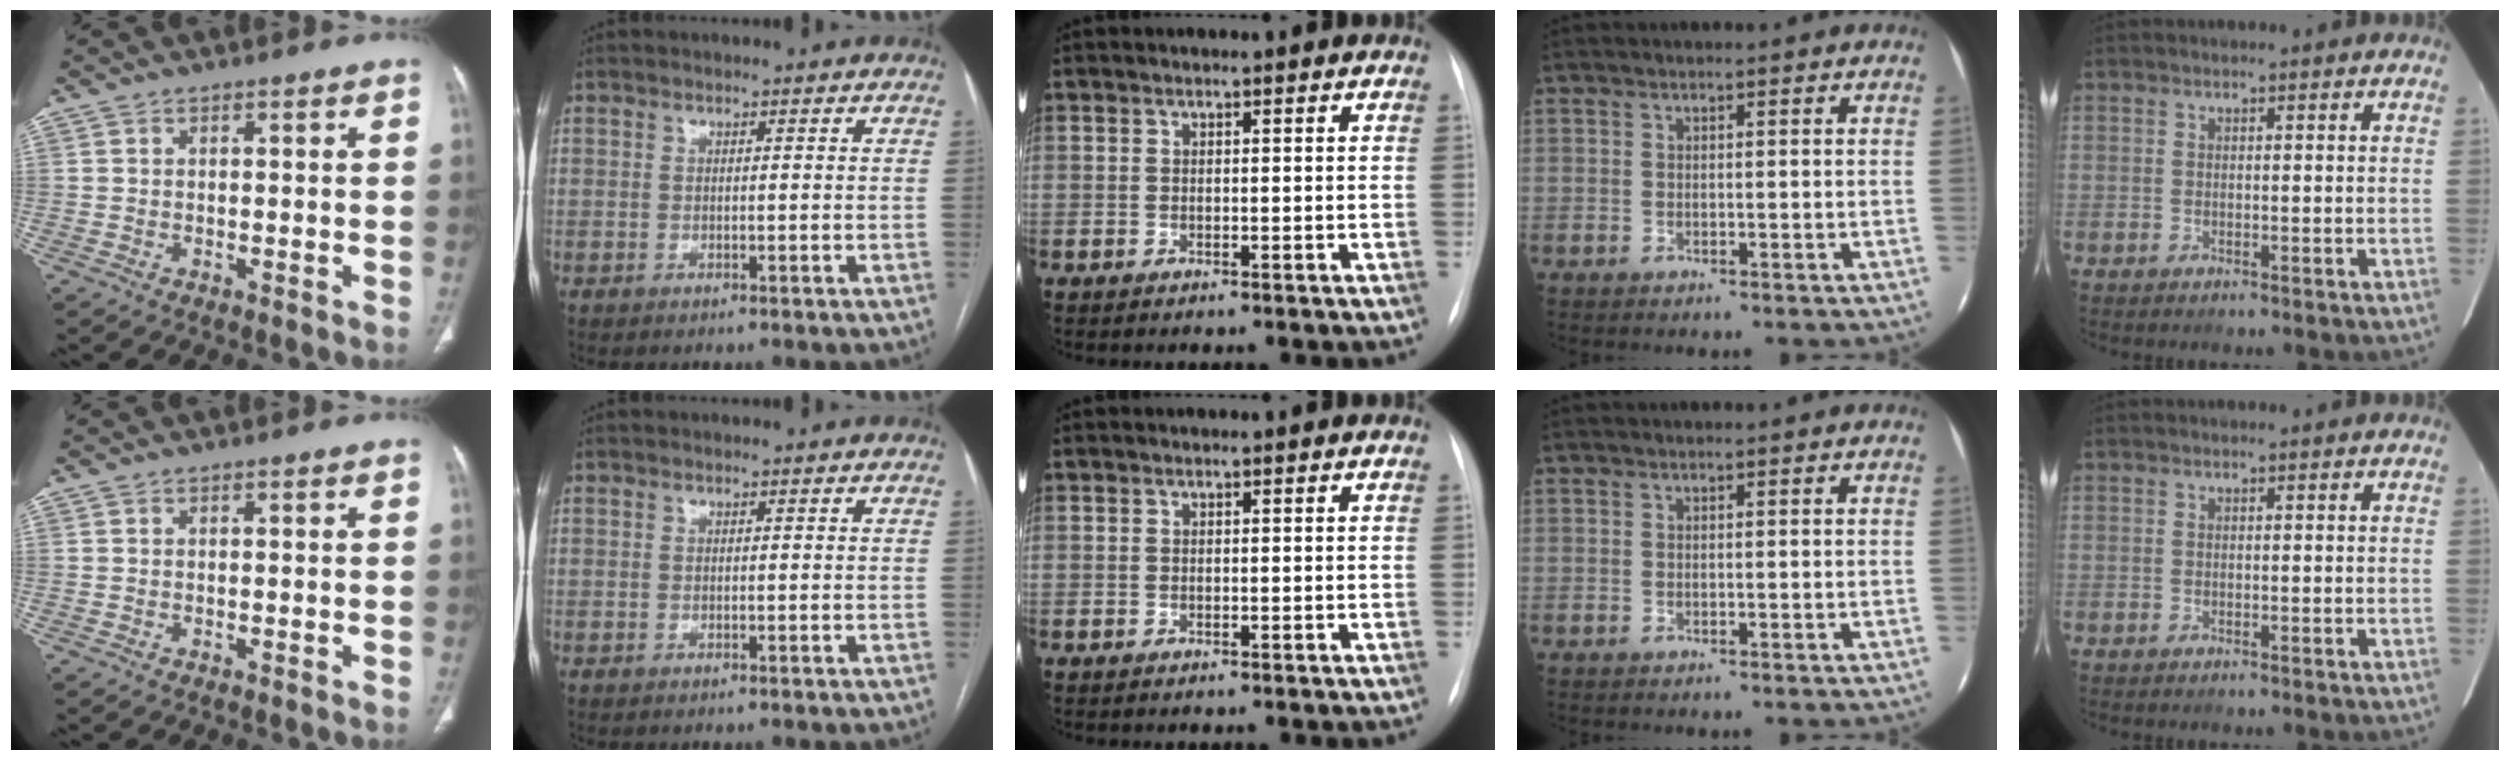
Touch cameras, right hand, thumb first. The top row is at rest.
{}